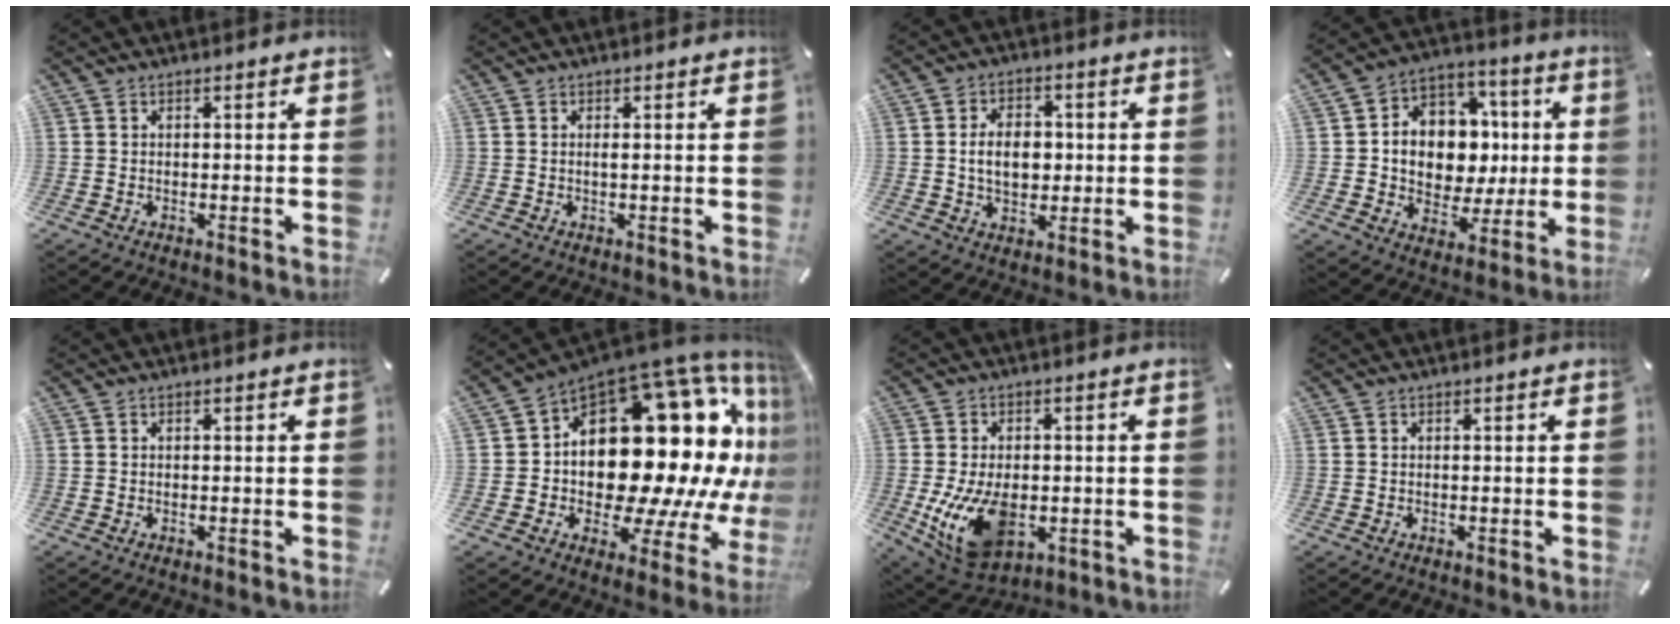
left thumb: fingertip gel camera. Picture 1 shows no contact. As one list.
[{"total": 0.7, "force": [0.0, 0.0, 0.7], "torque": [-0.013, -0.001, 0.000]}, {"total": 7.9, "force": [0.1, 5.7, 5.4], "torque": [-0.089, 0.003, -0.002]}, {"total": 12.2, "force": [0.0, 11.0, 5.3], "torque": [-0.088, -0.006, 0.012]}, {"total": 0.0}, {"total": 27.3, "force": [6.0, 15.6, 21.5], "torque": [-0.286, -0.110, 0.136]}, {"total": 15.2, "force": [-2.9, 9.9, 11.2], "torque": [-0.225, -0.006, -0.043]}, {"total": 0.0}]